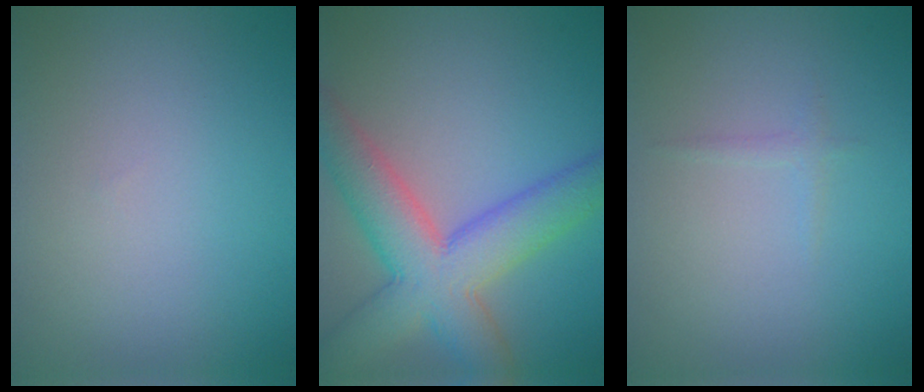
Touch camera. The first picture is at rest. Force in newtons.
{"total": 8.5, "press": 8.4, "slide": 0.4}
{"total": 0.6, "press": 0.6, "slide": 0.0}